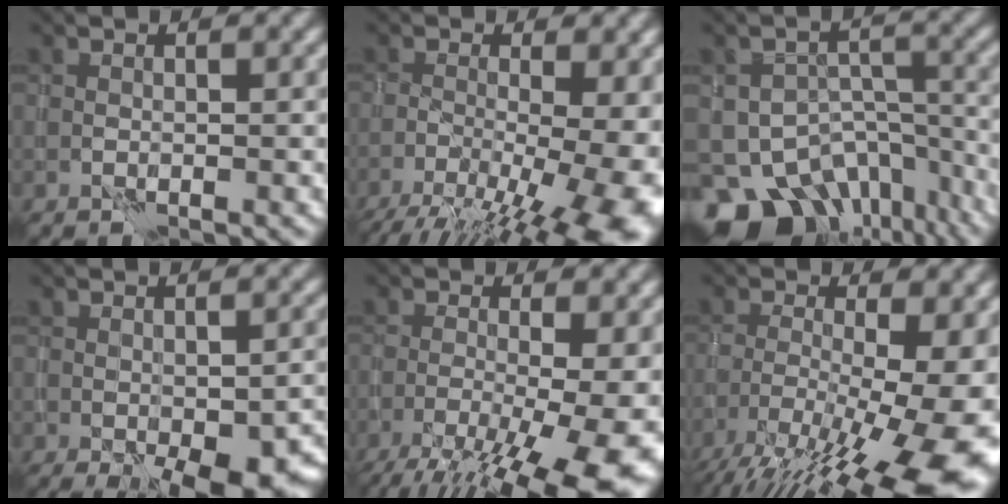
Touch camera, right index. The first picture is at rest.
{"total": 14.2, "force": [-6.1, 5.0, 11.9], "torque": [-0.158, -0.011, -0.084]}
{"total": 11.7, "force": [-8.6, 6.7, 4.1], "torque": [-0.052, -0.010, -0.119]}
{"total": 8.4, "force": [-4.1, 4.0, 6.1], "torque": [-0.092, -0.028, -0.042]}
{"total": 13.2, "force": [-6.1, 3.8, 11.1], "torque": [-0.167, -0.009, -0.090]}
{"total": 16.5, "force": [-7.8, 4.9, 13.7], "torque": [-0.212, -0.011, -0.117]}